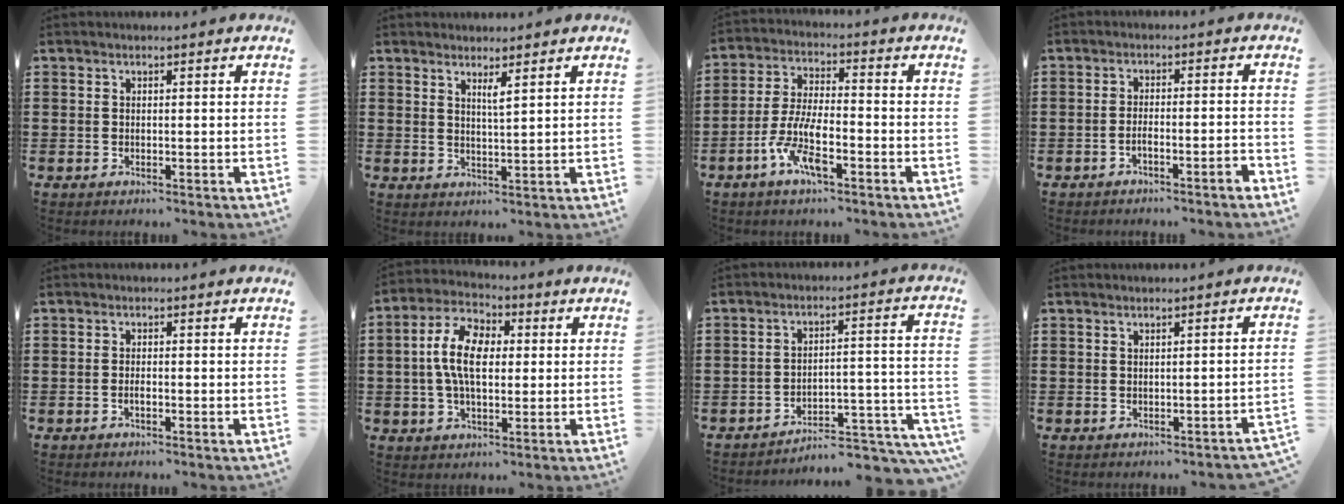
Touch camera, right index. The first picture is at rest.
{"total": 2.2, "force": [1.7, -0.1, 1.3], "torque": [-0.029, -0.001, 0.031]}
{"total": 8.3, "force": [-4.0, 2.6, 6.8], "torque": [-0.155, -0.005, -0.079]}
{"total": 2.4, "force": [-1.9, 0.0, 1.4], "torque": [-0.027, 0.005, -0.037]}
{"total": 1.0, "force": [-0.4, 0.3, 0.9], "torque": [-0.018, -0.002, -0.006]}
{"total": 9.0, "force": [0.6, 5.2, 7.3], "torque": [-0.172, 0.011, 0.004]}
{"total": 5.7, "force": [-5.3, 0.7, 2.0], "torque": [-0.028, 0.001, -0.104]}
{"total": 0.6, "force": [-0.3, 0.0, 0.5], "torque": [-0.011, -0.004, -0.005]}